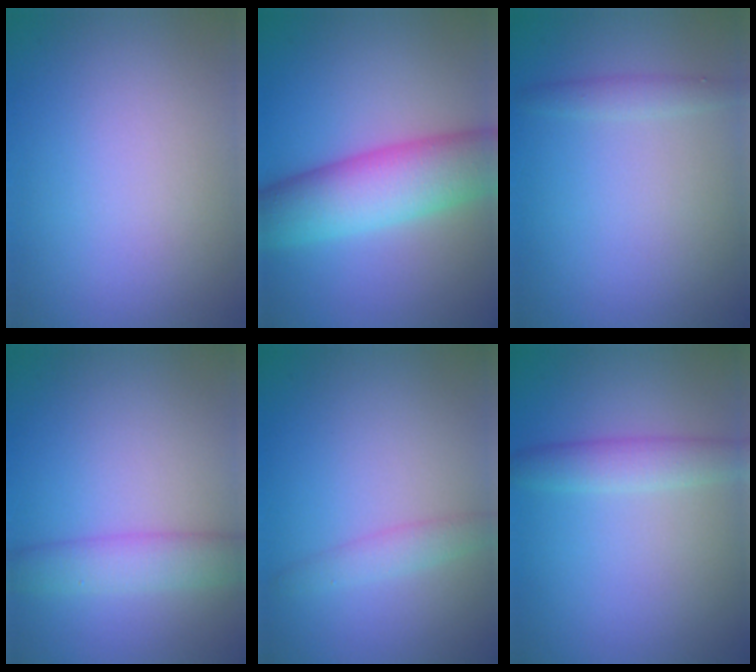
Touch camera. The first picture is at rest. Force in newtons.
{"total": 8.6, "press": 8.6, "slide": 0.4}
{"total": 1.2, "press": 1.2, "slide": 0.0}
{"total": 3.7, "press": 3.7, "slide": 0.2}
{"total": 1.8, "press": 1.7, "slide": 0.2}
{"total": 2.7, "press": 2.7, "slide": 0.1}